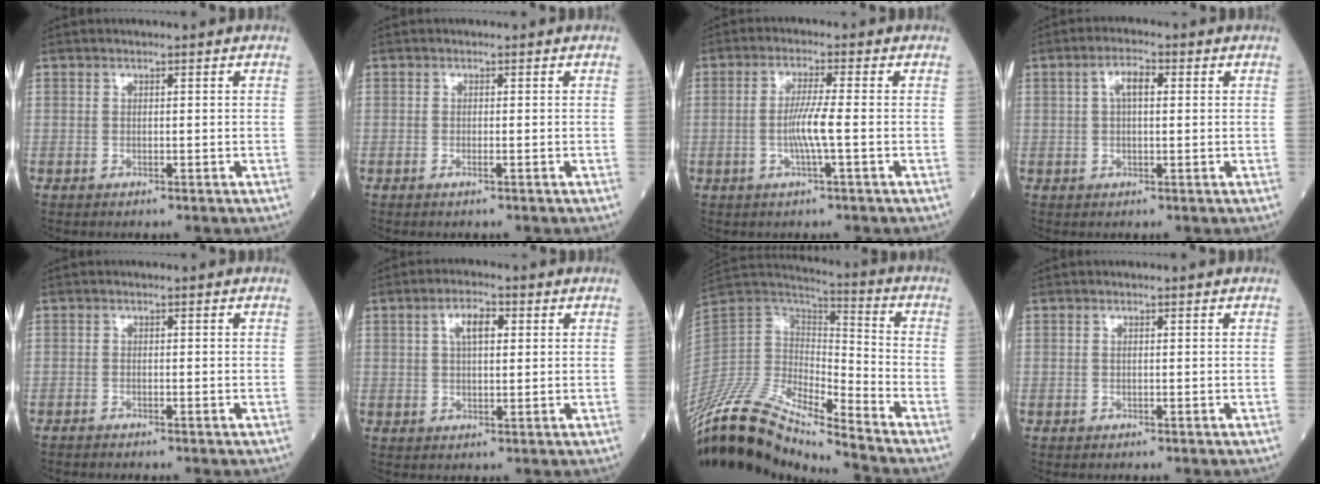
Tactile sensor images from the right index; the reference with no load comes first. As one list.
[{"total": 0.8, "force": [-0.5, 0.1, 0.5], "torque": [-0.013, 0.000, -0.009]}, {"total": 4.7, "force": [-0.9, -0.4, 4.6], "torque": [-0.095, -0.003, -0.019]}, {"total": 3.7, "force": [0.9, 1.4, 3.4], "torque": [-0.068, 0.015, 0.016]}, {"total": 1.4, "force": [-1.3, 0.1, 0.5], "torque": [-0.012, -0.003, -0.020]}, {"total": 4.6, "force": [1.5, 1.9, 3.9], "torque": [-0.074, 0.011, 0.026]}, {"total": 19.4, "force": [-17.0, 2.2, 9.1], "torque": [-0.191, 0.028, -0.324]}, {"total": 0.0}]